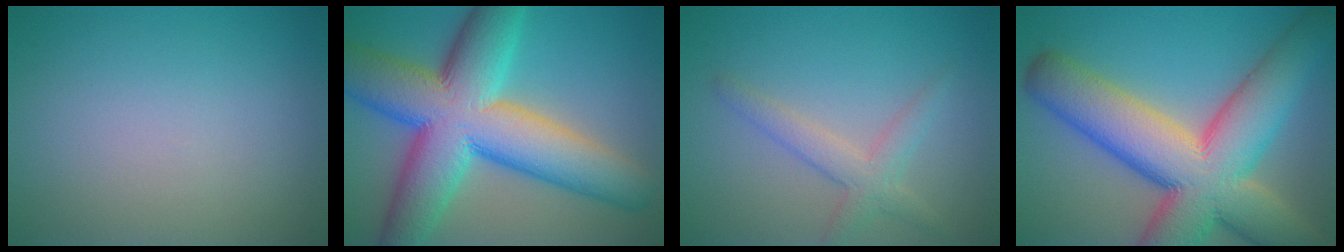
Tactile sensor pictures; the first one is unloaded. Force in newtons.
{"total": 14.6, "press": 14.6, "slide": 0.3}
{"total": 2.8, "press": 2.8, "slide": 0.2}
{"total": 14.6, "press": 14.6, "slide": 1.1}